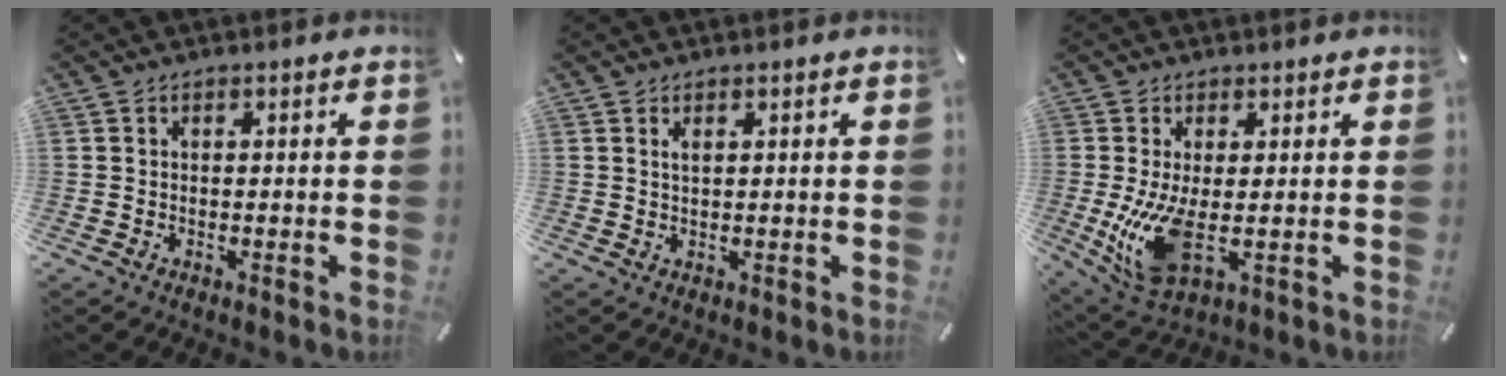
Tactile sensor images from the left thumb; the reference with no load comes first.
{"total": 1.4, "force": [0.6, 0.4, 1.1], "torque": [-0.024, 0.000, 0.011]}
{"total": 11.8, "force": [-0.1, 5.3, 10.5], "torque": [-0.218, -0.029, 0.004]}